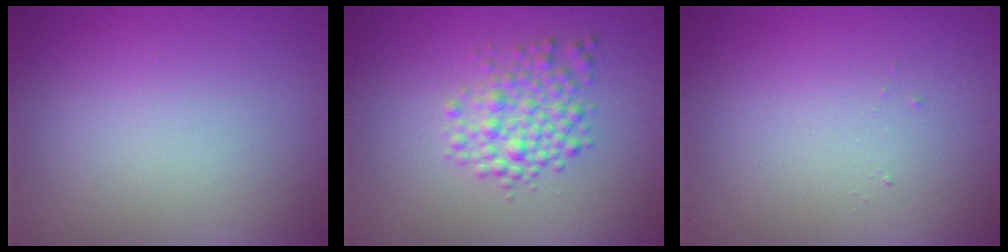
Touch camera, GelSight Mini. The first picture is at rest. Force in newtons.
{"total": 3.3, "press": 3.3, "slide": 0.1}
{"total": 0.0}